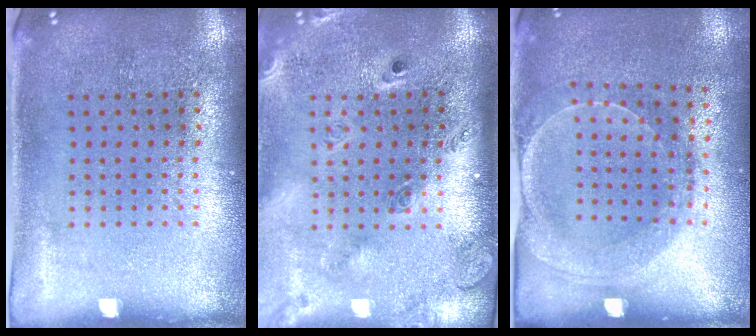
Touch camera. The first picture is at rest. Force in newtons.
{"total": 2.6, "press": 1.9, "slide": 1.8}
{"total": 1.5, "press": 1.5, "slide": 0.3}